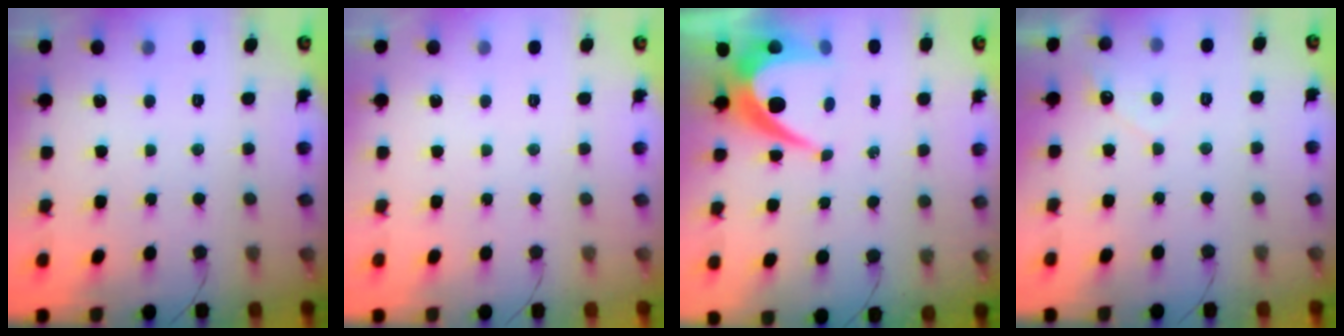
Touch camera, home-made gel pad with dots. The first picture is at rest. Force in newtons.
{"total": 0.0}
{"total": 8.6, "press": 8.6, "slide": 0.8}
{"total": 3.7, "press": 3.7, "slide": 0.2}